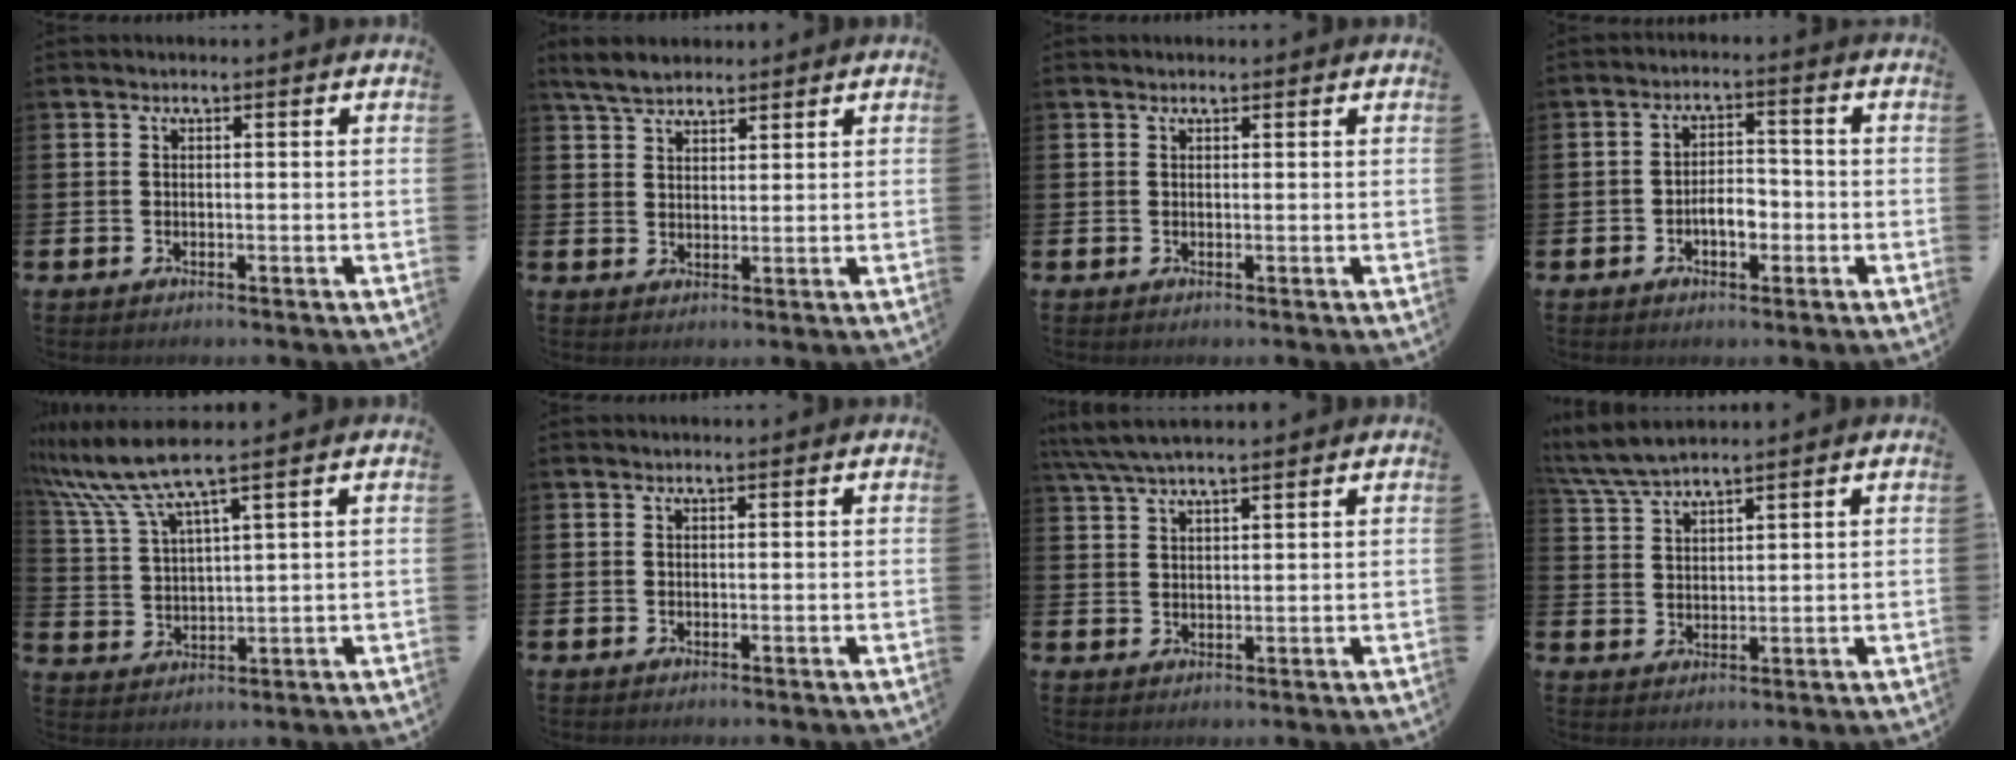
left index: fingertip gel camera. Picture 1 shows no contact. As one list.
[{"total": 4.5, "force": [4.1, 1.4, 1.2], "torque": [-0.043, -0.002, 0.079]}, {"total": 0.6, "force": [0.5, 0.2, 0.0], "torque": [0.007, -0.002, 0.008]}, {"total": 3.7, "force": [-1.3, 1.9, 2.9], "torque": [-0.043, 0.004, -0.028]}, {"total": 7.8, "force": [6.4, 0.5, 4.4], "torque": [-0.114, -0.018, 0.115]}, {"total": 0.0}, {"total": 4.9, "force": [4.4, 0.6, 2.2], "torque": [-0.053, -0.009, 0.081]}, {"total": 4.8, "force": [4.6, 0.3, 1.5], "torque": [-0.050, -0.013, 0.085]}]